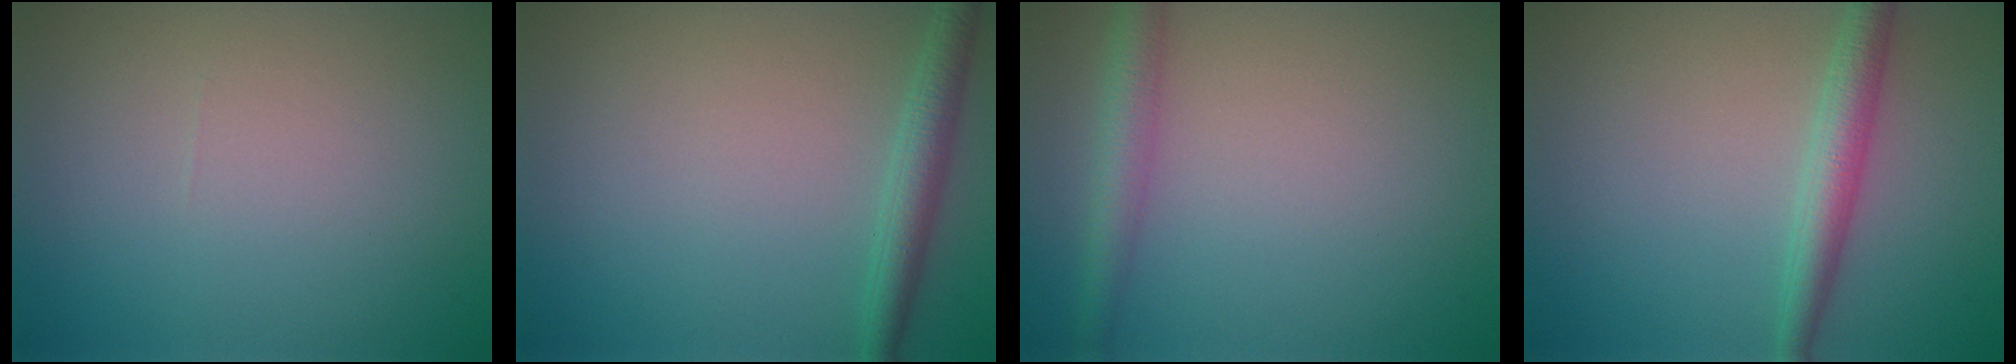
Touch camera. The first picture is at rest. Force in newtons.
{"total": 2.5, "press": 2.5, "slide": 0.1}
{"total": 2.9, "press": 2.9, "slide": 0.1}
{"total": 3.0, "press": 3.0, "slide": 0.1}